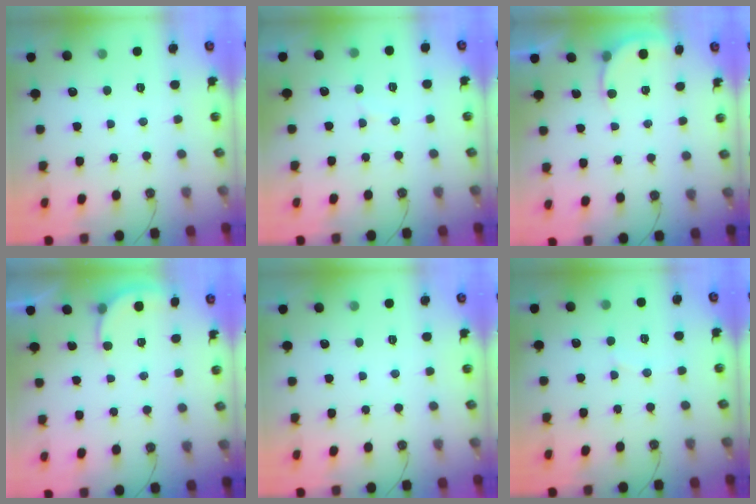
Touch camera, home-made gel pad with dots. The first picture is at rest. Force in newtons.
{"total": 4.0, "press": 3.9, "slide": 1.0}
{"total": 2.1, "press": 2.1, "slide": 0.2}
{"total": 2.9, "press": 2.9, "slide": 0.3}
{"total": 0.0}
{"total": 4.6, "press": 4.6, "slide": 0.4}